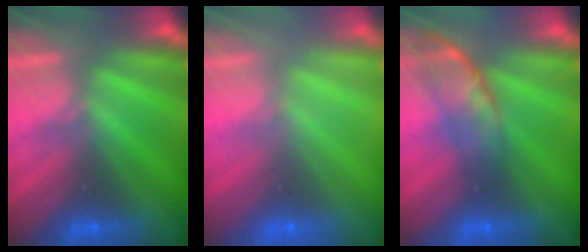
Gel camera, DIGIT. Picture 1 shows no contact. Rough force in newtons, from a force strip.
{"total": 2.2}
{"total": 2.4}